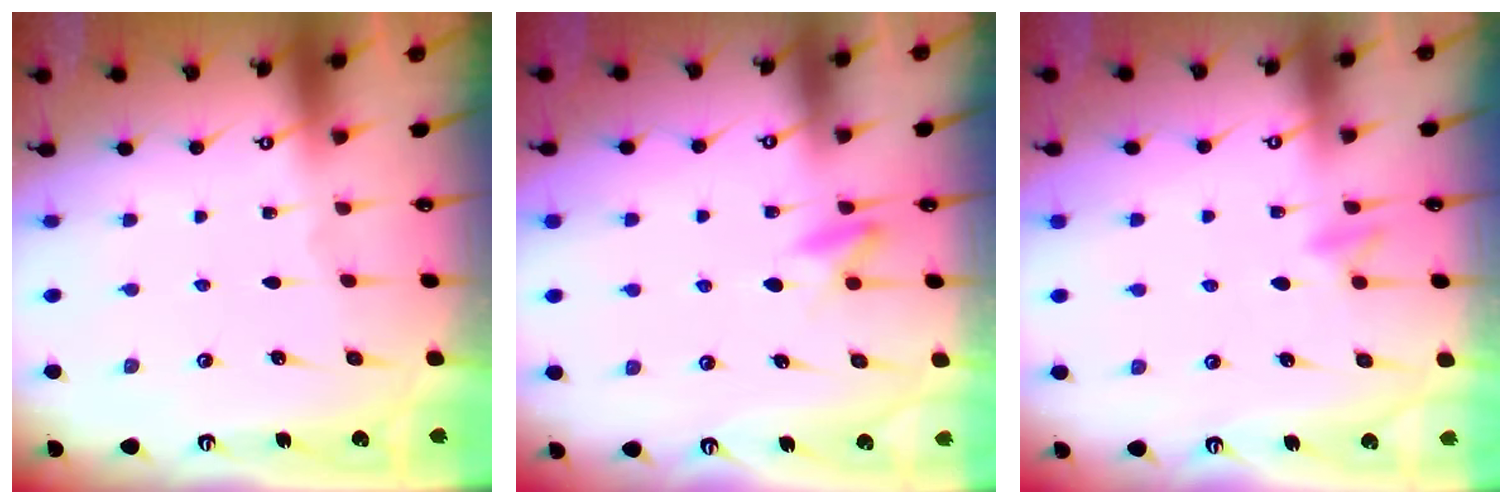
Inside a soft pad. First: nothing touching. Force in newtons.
{"total": 5.8, "press": 5.7, "slide": 1.3}
{"total": 4.9, "press": 4.8, "slide": 0.9}